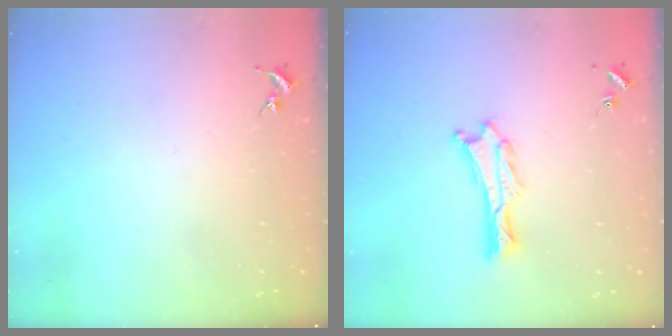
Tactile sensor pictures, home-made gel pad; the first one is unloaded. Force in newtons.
{"total": 0.9, "press": 0.9, "slide": 0.2}